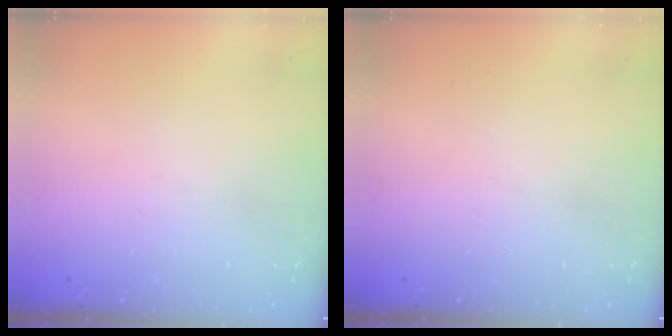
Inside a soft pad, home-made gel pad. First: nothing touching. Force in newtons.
{"total": 0.0}